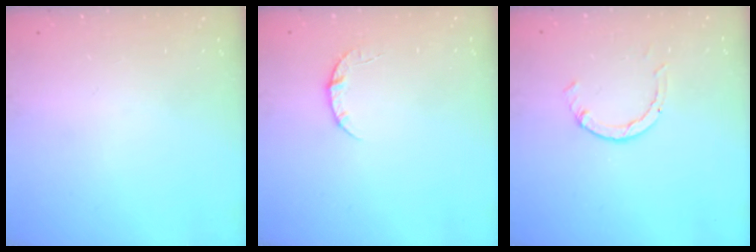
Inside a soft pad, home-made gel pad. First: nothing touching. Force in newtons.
{"total": 3.5, "press": 3.5, "slide": 0.4}
{"total": 2.6, "press": 2.5, "slide": 0.3}